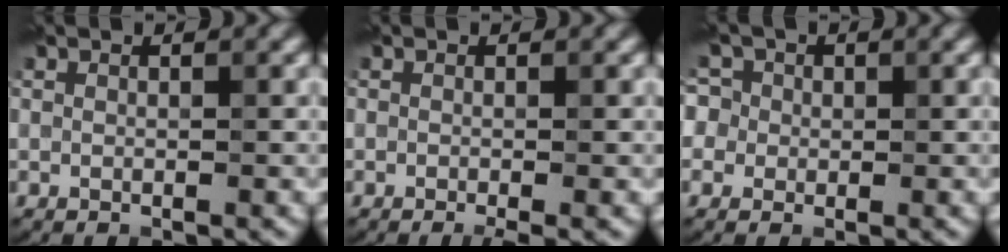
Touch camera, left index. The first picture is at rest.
{"total": 1.2, "force": [-0.5, 0.3, 1.1], "torque": [-0.011, -0.006, -0.009]}
{"total": 4.5, "force": [1.2, 4.2, 1.3], "torque": [-0.007, 0.043, -0.017]}